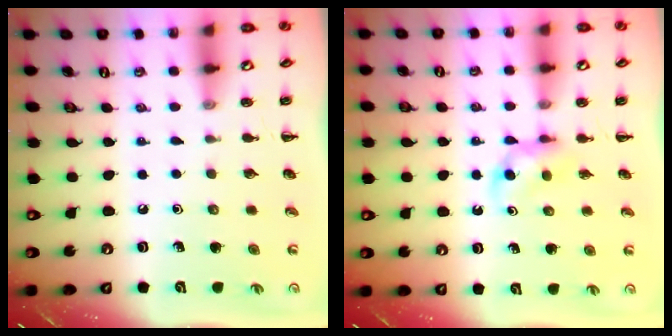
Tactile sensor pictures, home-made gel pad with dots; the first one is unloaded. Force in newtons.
{"total": 3.4, "press": 3.1, "slide": 1.5}